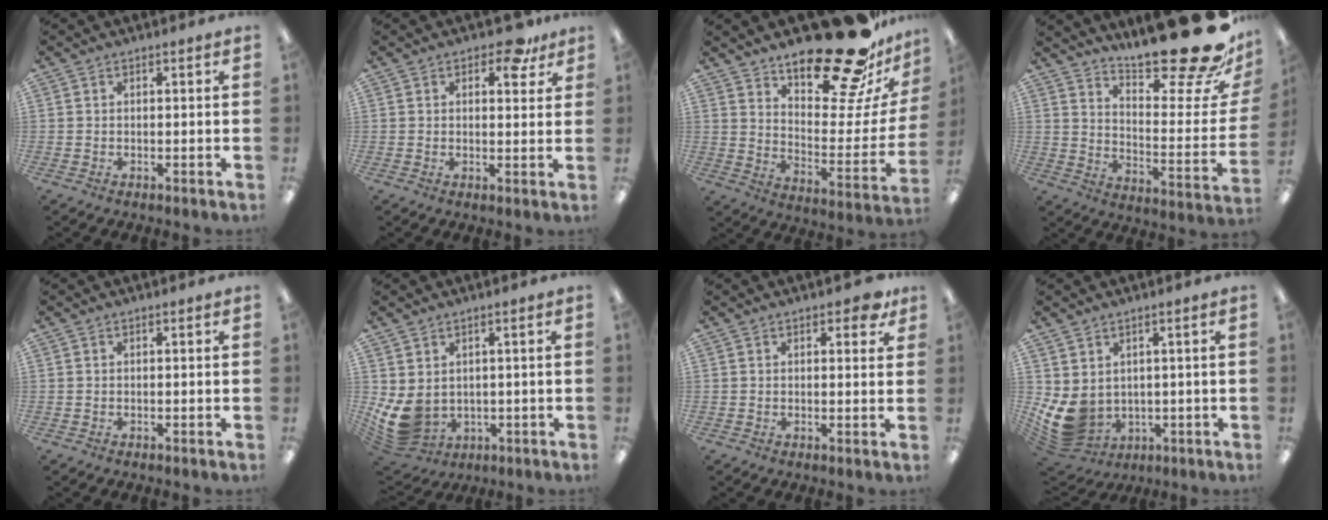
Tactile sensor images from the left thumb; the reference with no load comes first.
{"total": 6.7, "force": [4.1, 3.4, 4.1], "torque": [-0.043, -0.014, 0.065]}
{"total": 24.6, "force": [20.0, 7.7, 12.1], "torque": [-0.146, -0.152, 0.328]}
{"total": 23.1, "force": [18.0, 4.8, 13.7], "torque": [-0.167, -0.149, 0.288]}
{"total": 0.0}
{"total": 7.8, "force": [0.9, 6.0, 5.0], "torque": [-0.124, -0.019, 0.022]}
{"total": 3.9, "force": [2.3, 1.6, 2.6], "torque": [-0.025, -0.008, 0.035]}
{"total": 8.1, "force": [0.6, 6.4, 4.9], "torque": [-0.123, -0.020, 0.018]}